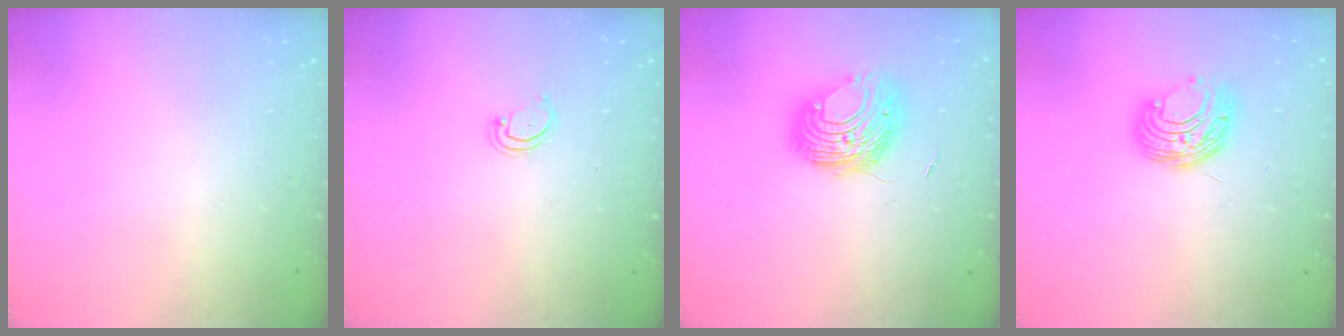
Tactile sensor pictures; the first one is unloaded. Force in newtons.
{"total": 2.5, "press": 2.5, "slide": 0.2}
{"total": 9.8, "press": 9.7, "slide": 1.2}
{"total": 9.5, "press": 9.4, "slide": 0.9}